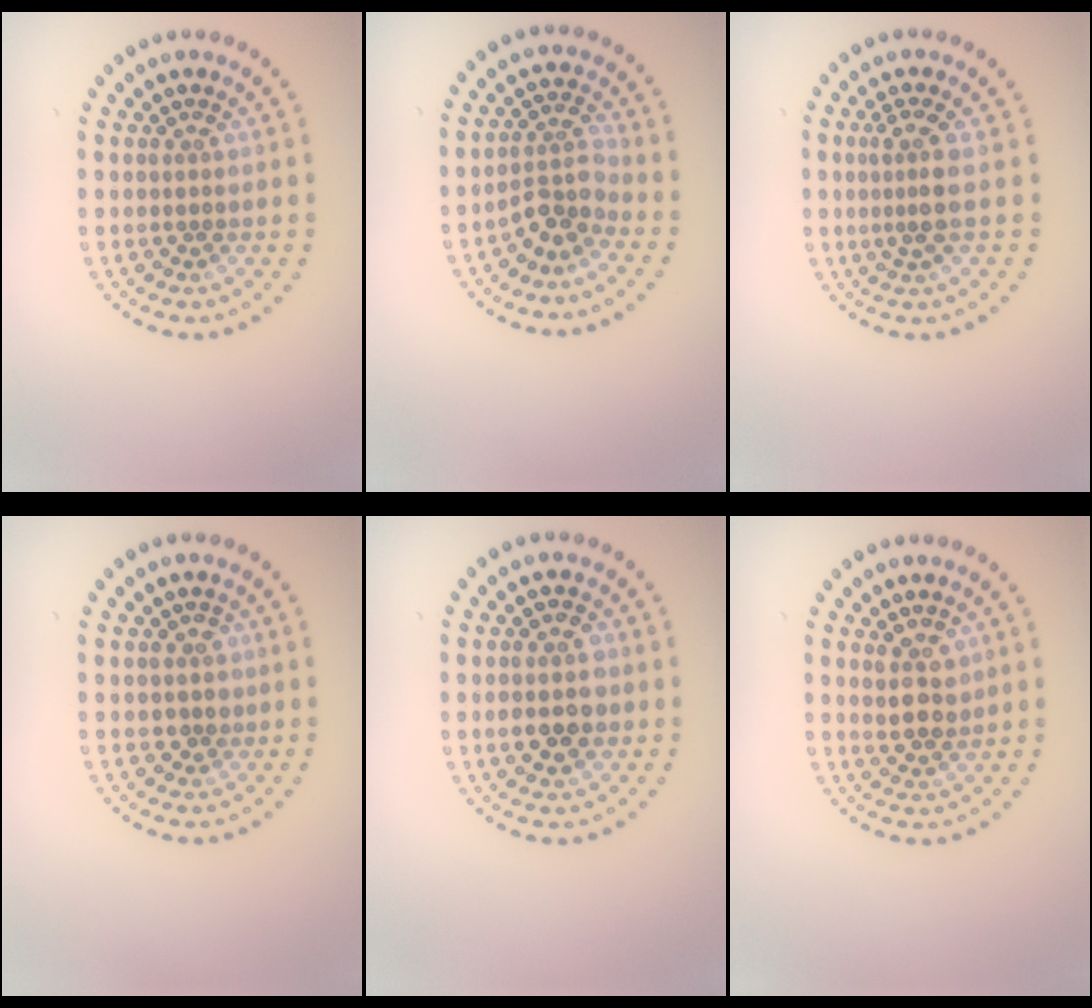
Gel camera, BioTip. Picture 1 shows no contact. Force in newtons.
{"total": 2.9, "press": 2.2, "slide": 2.0}
{"total": 2.4, "press": 1.7, "slide": 1.7}
{"total": 1.1, "press": 0.9, "slide": 0.7}
{"total": 3.7, "press": 3.7, "slide": 0.3}
{"total": 2.6, "press": 2.4, "slide": 1.0}